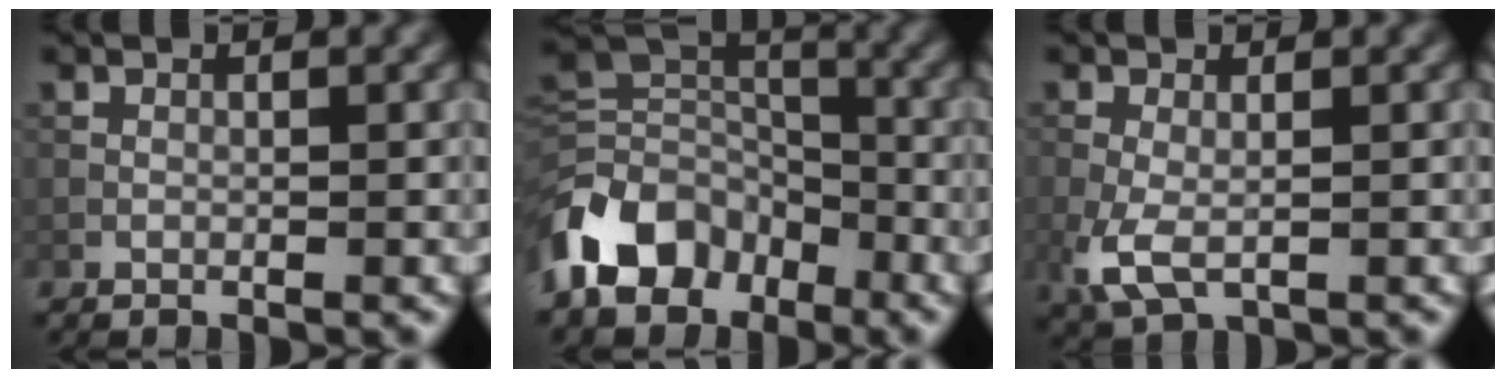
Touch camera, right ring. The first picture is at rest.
{"total": 9.2, "force": [-5.1, 6.3, 4.5], "torque": [-0.085, 0.001, -0.112]}
{"total": 3.4, "force": [-0.9, 1.8, 2.8], "torque": [-0.073, -0.008, -0.017]}